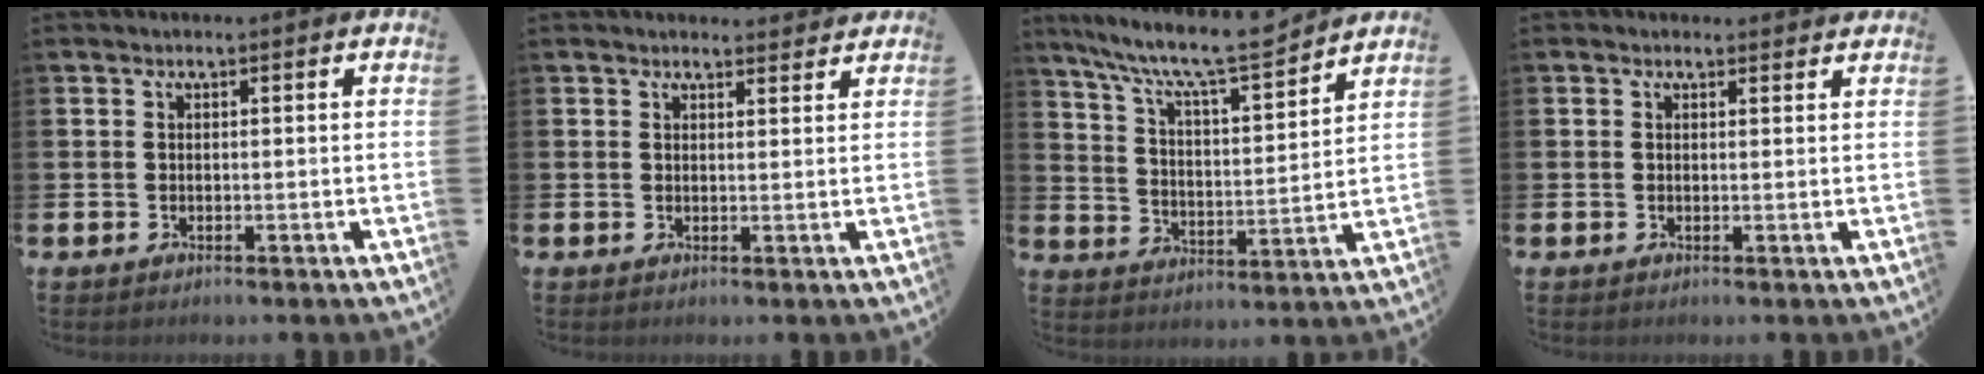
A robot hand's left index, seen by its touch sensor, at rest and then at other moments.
{"total": 2.1, "force": [2.1, 0.5, -0.1], "torque": [0.008, -0.011, 0.036]}
{"total": 9.9, "force": [9.0, 1.0, 3.8], "torque": [-0.105, -0.065, 0.154]}
{"total": 0.8, "force": [0.7, 0.4, 0.1], "torque": [0.012, 0.000, 0.010]}